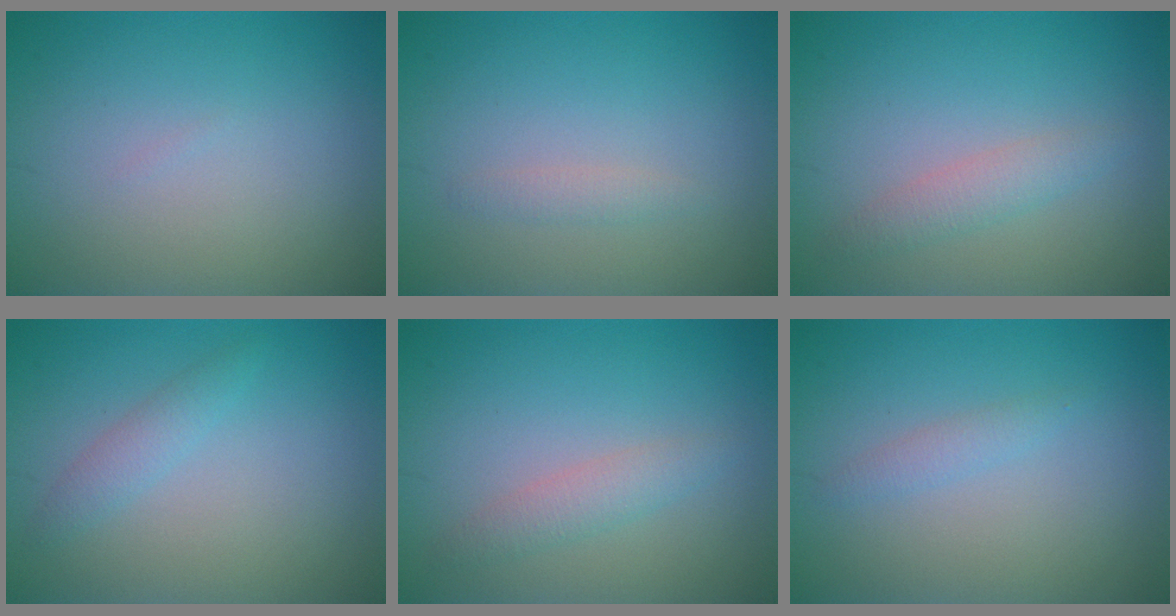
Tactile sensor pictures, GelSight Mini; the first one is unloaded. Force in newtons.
{"total": 0.9, "press": 0.9, "slide": 0.1}
{"total": 1.8, "press": 1.8, "slide": 0.0}
{"total": 1.5, "press": 1.5, "slide": 0.1}
{"total": 1.8, "press": 1.8, "slide": 0.0}
{"total": 1.1, "press": 1.1, "slide": 0.1}